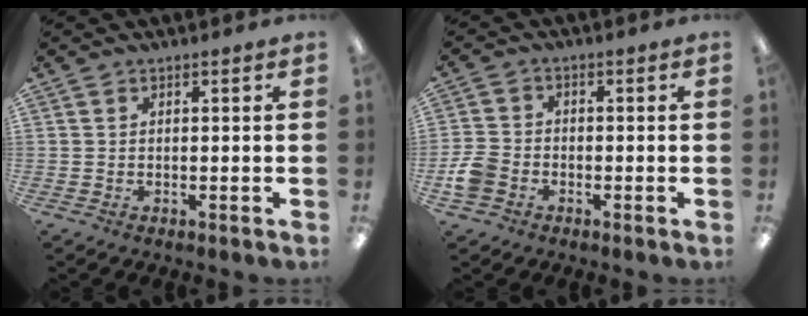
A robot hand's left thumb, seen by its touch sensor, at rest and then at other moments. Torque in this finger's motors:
{"motor_torque": [-0.48, 0.56, 0.19, -0.18, 0.01]}